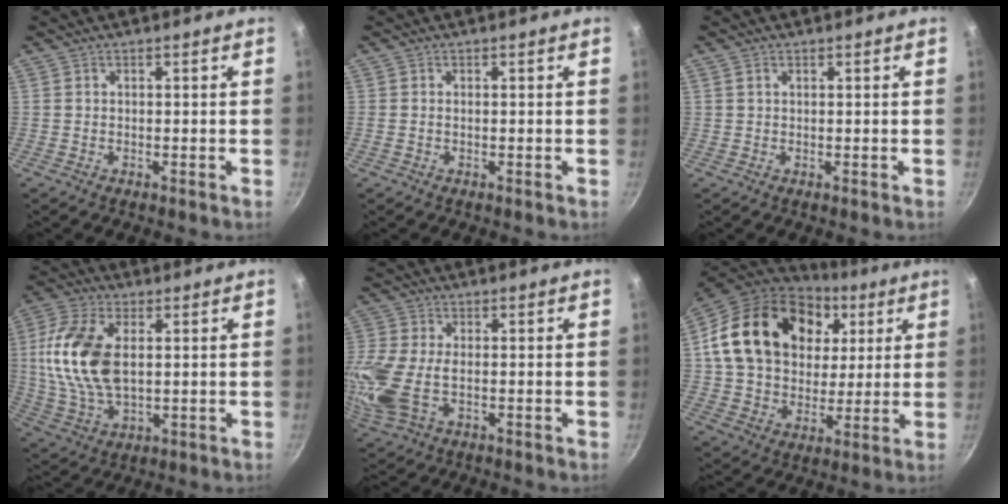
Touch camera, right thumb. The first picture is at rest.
{"total": 0.6, "force": [-0.1, 0.3, 0.5], "torque": [-0.010, 0.000, -0.004]}
{"total": 0.9, "force": [0.5, 0.5, 0.5], "torque": [-0.006, 0.001, 0.008]}
{"total": 15.6, "force": [2.3, 8.9, 12.7], "torque": [-0.246, -0.001, 0.041]}
{"total": 11.9, "force": [-1.9, 6.6, 9.7], "torque": [-0.227, -0.008, -0.041]}
{"total": 24.9, "force": [7.6, 18.3, 15.0], "torque": [-0.247, 0.002, 0.131]}